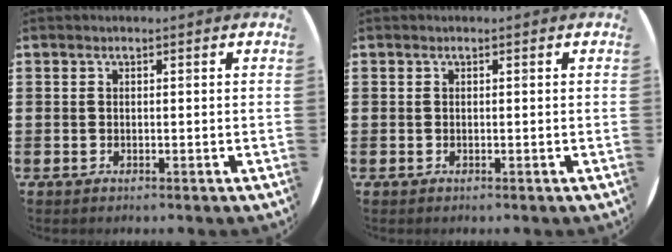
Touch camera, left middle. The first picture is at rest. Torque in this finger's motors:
{"motor_torque": [-0.04, 0.03, 0.00, 0.00]}